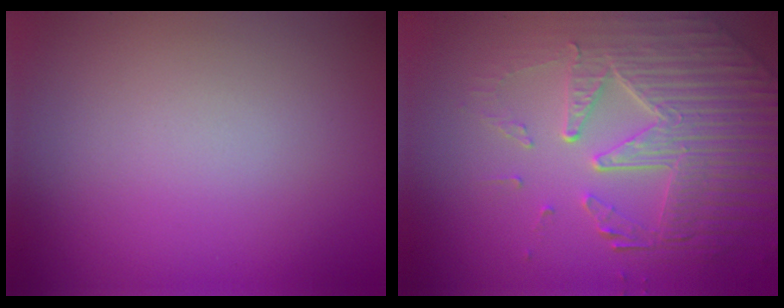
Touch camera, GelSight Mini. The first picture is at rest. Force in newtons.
{"total": 7.4, "press": 5.4, "slide": 5.0}